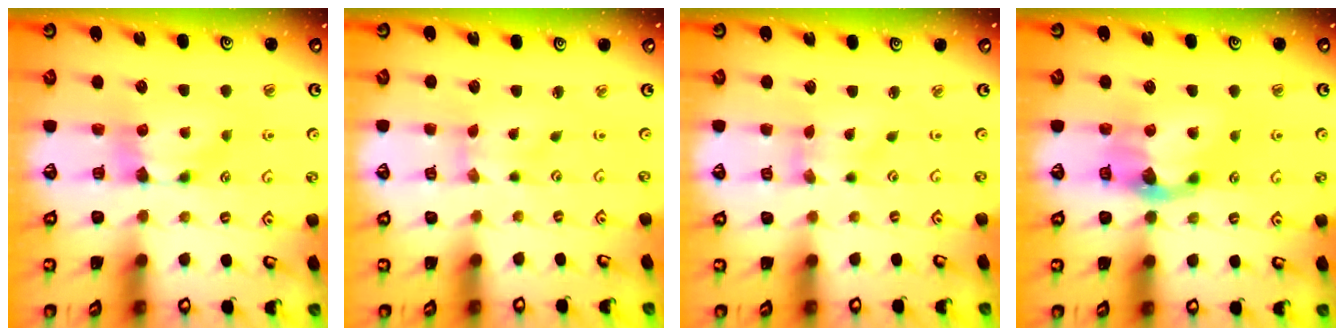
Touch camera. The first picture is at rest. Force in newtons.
{"total": 2.4, "press": 2.2, "slide": 1.0}
{"total": 1.6, "press": 1.0, "slide": 1.3}
{"total": 4.0, "press": 3.5, "slide": 1.9}